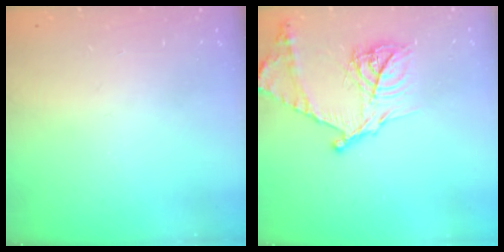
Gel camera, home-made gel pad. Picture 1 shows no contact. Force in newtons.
{"total": 19.1, "press": 19.0, "slide": 1.7}